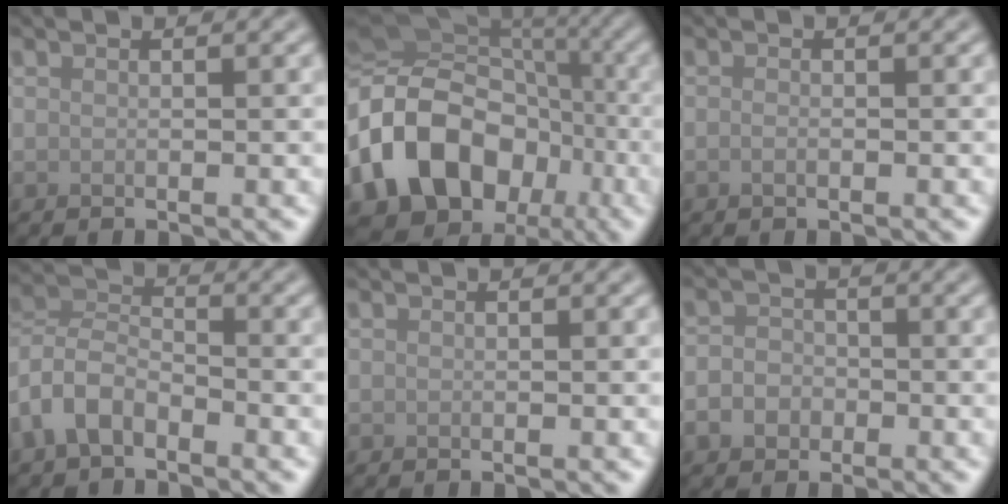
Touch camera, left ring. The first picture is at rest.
{"total": 18.5, "force": [-5.6, 14.5, 10.0], "torque": [-0.218, 0.005, -0.107]}
{"total": 0.6, "force": [-0.2, 0.3, 0.5], "torque": [-0.011, -0.003, -0.005]}
{"total": 4.3, "force": [-2.6, 2.5, 2.3], "torque": [-0.047, 0.006, -0.065]}
{"total": 0.0}
{"total": 2.5, "force": [-1.0, 2.1, 1.0], "torque": [-0.003, 0.000, -0.022]}